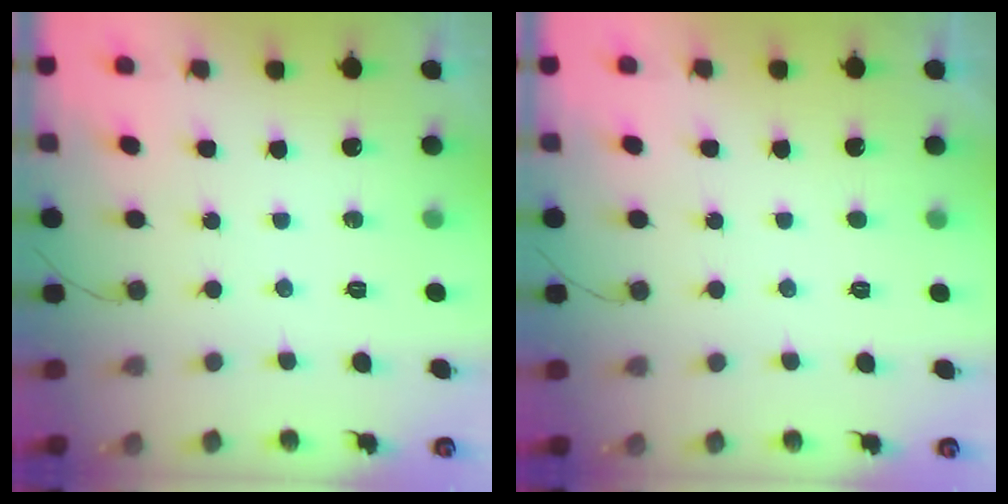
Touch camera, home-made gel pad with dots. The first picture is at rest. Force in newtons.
{"total": 1.4, "press": 1.4, "slide": 0.3}